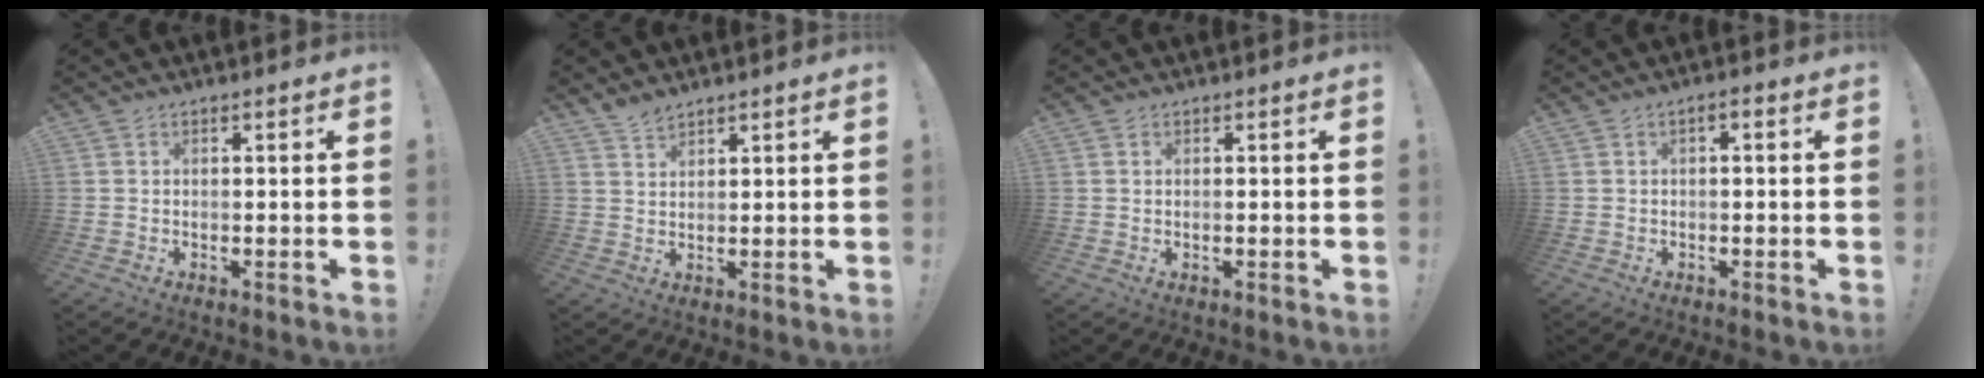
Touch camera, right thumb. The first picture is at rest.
{"total": 3.3, "force": [3.0, 1.0, 1.1], "torque": [-0.016, -0.020, 0.056]}
{"total": 0.0}
{"total": 1.6, "force": [-0.9, 0.4, 1.2], "torque": [-0.024, 0.007, -0.017]}